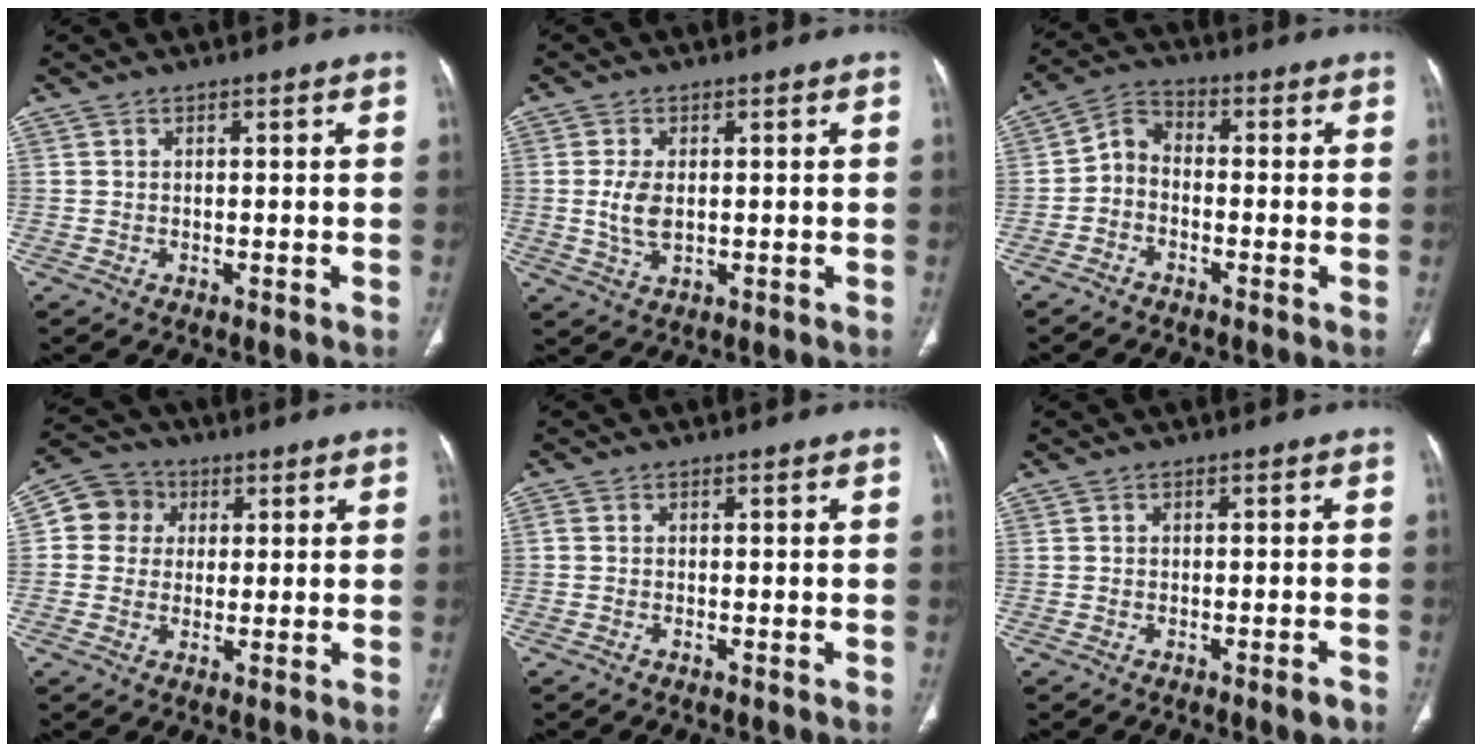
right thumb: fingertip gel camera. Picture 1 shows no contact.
{"total": 4.7, "force": [0.2, 2.6, 3.9], "torque": [-0.081, -0.003, 0.008]}
{"total": 4.8, "force": [-1.6, 3.4, 2.9], "torque": [-0.043, 0.026, -0.046]}
{"total": 7.3, "force": [1.4, 6.8, 2.3], "torque": [-0.015, 0.011, 0.014]}
{"total": 0.5, "force": [-0.4, 0.1, 0.3], "torque": [-0.010, -0.001, -0.012]}
{"total": 2.3, "force": [-1.5, 0.4, 1.7], "torque": [-0.021, 0.003, -0.022]}